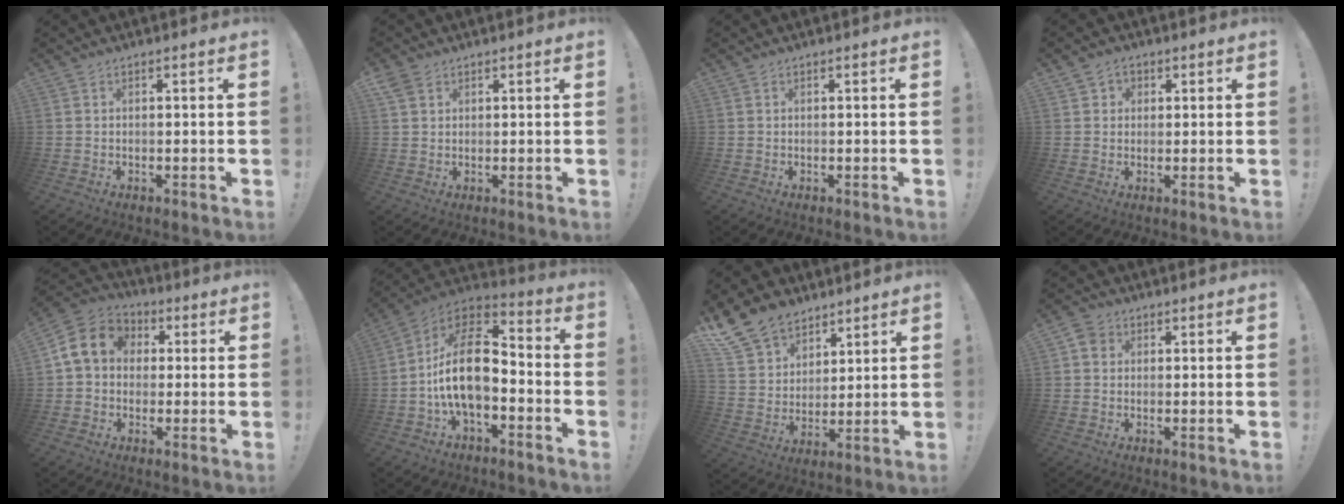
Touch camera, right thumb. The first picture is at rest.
{"total": 3.0, "force": [1.8, 2.0, 1.3], "torque": [-0.028, -0.004, 0.037]}
{"total": 0.0}
{"total": 2.9, "force": [1.0, 2.6, 0.8], "torque": [-0.009, -0.001, 0.017]}
{"total": 11.6, "force": [2.0, 9.6, 6.2], "torque": [-0.109, 0.015, 0.047]}
{"total": 16.9, "force": [-2.7, 9.4, 13.8], "torque": [-0.254, 0.019, -0.044]}
{"total": 13.4, "force": [9.8, 8.5, 3.4], "torque": [-0.070, -0.070, 0.193]}
{"total": 3.6, "force": [1.1, 3.1, 1.6], "torque": [-0.027, 0.005, 0.021]}